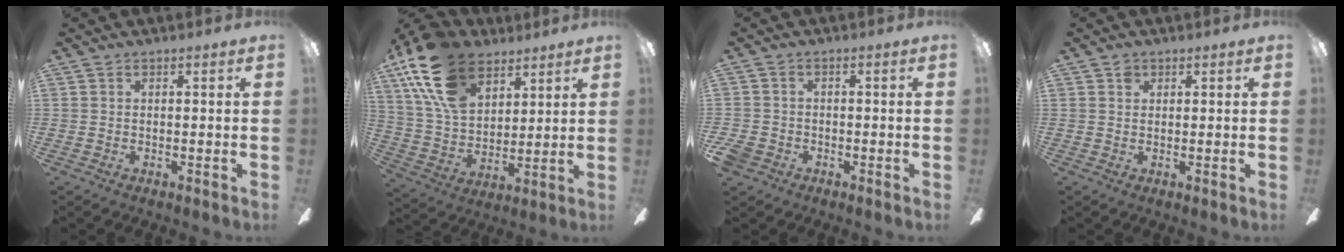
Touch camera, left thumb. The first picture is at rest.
{"total": 19.7, "force": [11.6, 11.5, 11.0], "torque": [-0.246, -0.037, 0.215]}
{"total": 3.4, "force": [-2.1, 2.4, 1.1], "torque": [-0.037, 0.007, -0.045]}
{"total": 1.6, "force": [0.9, 1.2, 0.6], "torque": [-0.014, 0.004, 0.016]}